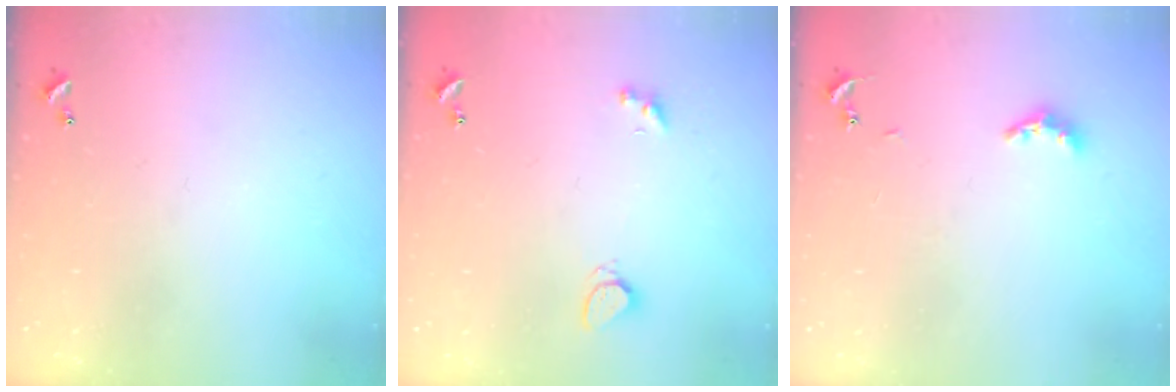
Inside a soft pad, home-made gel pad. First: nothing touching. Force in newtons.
{"total": 2.1, "press": 2.0, "slide": 0.6}
{"total": 5.4, "press": 5.4, "slide": 0.6}